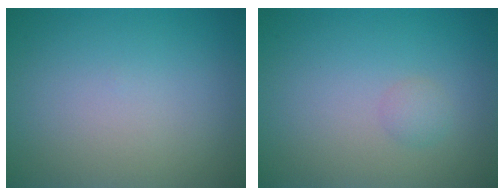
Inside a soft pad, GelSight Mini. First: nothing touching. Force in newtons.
{"total": 1.0, "press": 1.0, "slide": 0.0}